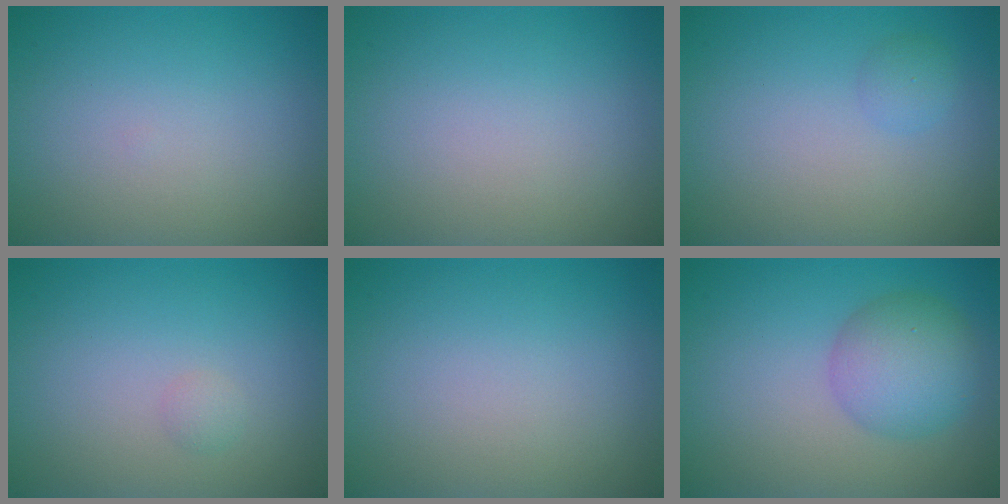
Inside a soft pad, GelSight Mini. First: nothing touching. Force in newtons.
{"total": 0.0}
{"total": 0.8, "press": 0.8, "slide": 0.0}
{"total": 0.7, "press": 0.7, "slide": 0.0}
{"total": 0.0}
{"total": 4.7, "press": 4.7, "slide": 0.2}